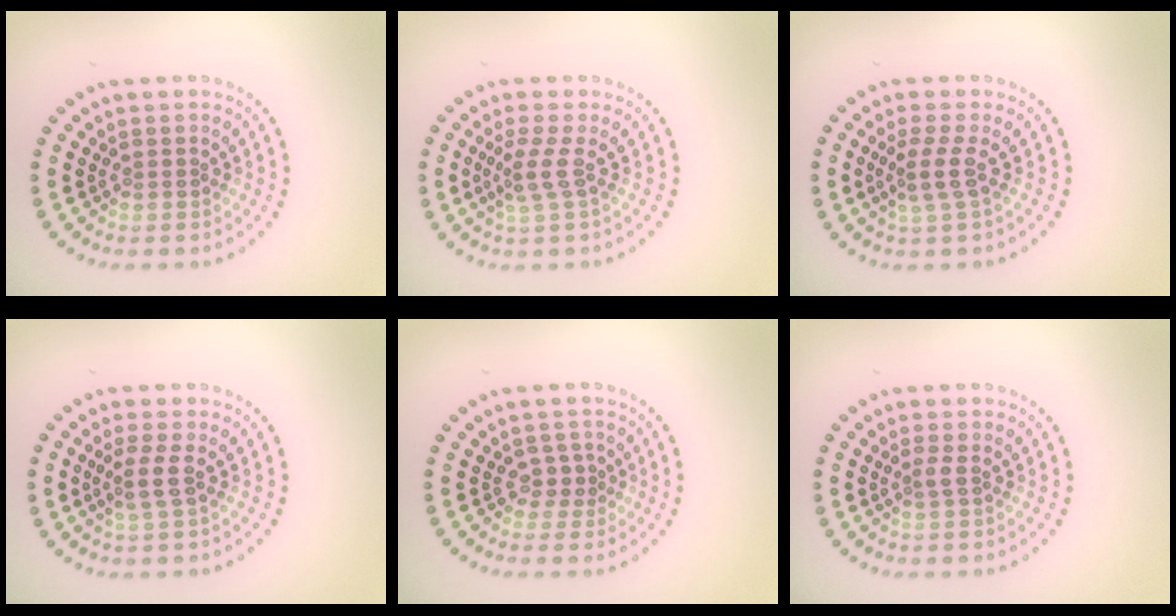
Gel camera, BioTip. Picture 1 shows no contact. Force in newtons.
{"total": 2.0, "press": 1.4, "slide": 1.5}
{"total": 2.1, "press": 1.6, "slide": 1.4}
{"total": 1.8, "press": 1.5, "slide": 1.0}
{"total": 1.4, "press": 1.1, "slide": 0.9}
{"total": 0.9, "press": 0.6, "slide": 0.6}